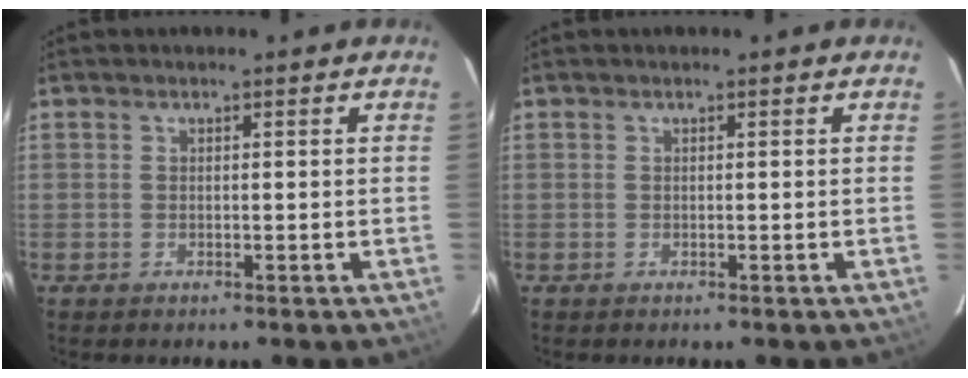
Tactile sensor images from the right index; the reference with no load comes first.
{"total": 0.0}